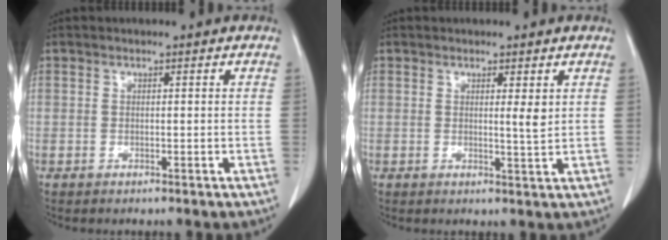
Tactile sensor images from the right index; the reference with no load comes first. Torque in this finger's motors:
{"motor_torque": [-0.03, 0.13, 0.02, 0.02]}